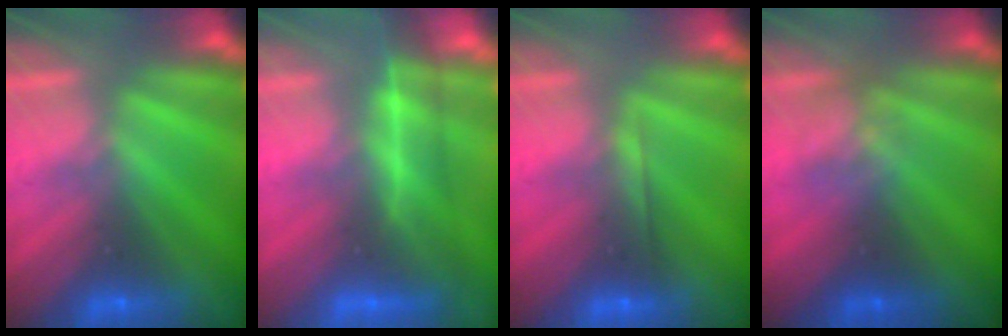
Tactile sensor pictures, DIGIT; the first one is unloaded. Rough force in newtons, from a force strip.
{"total": 3.9}
{"total": 2.0}
{"total": 2.4}